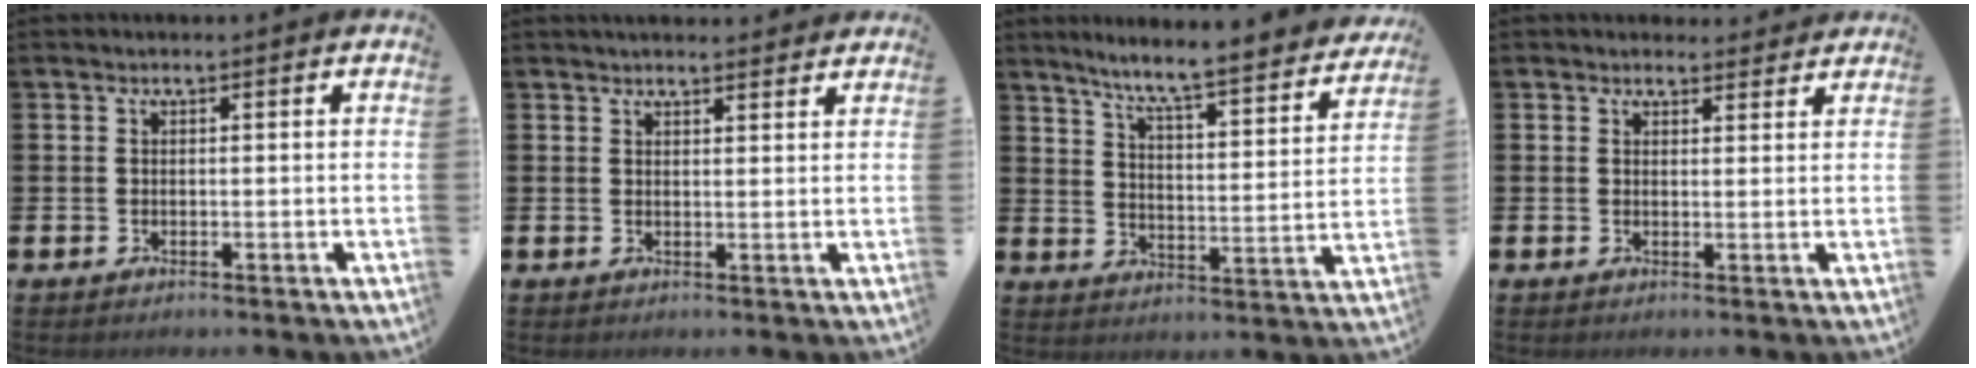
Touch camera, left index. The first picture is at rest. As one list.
[{"total": 2.3, "force": [2.3, 0.2, 0.1], "torque": [0.006, -0.014, 0.040]}, {"total": 7.1, "force": [6.4, 0.0, 3.0], "torque": [-0.077, -0.054, 0.102]}, {"total": 2.1, "force": [2.0, 0.7, -0.1], "torque": [0.016, -0.010, 0.032]}]